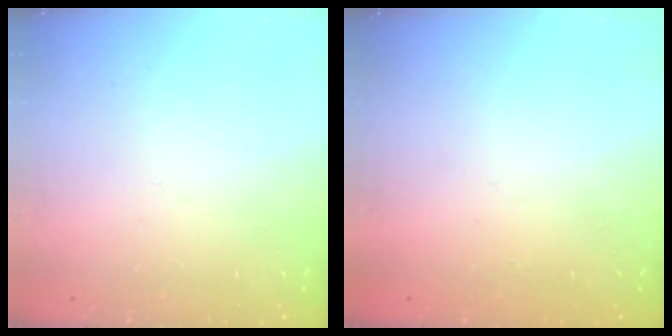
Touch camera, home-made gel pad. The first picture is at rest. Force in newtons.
{"total": 1.0, "press": 0.9, "slide": 0.4}